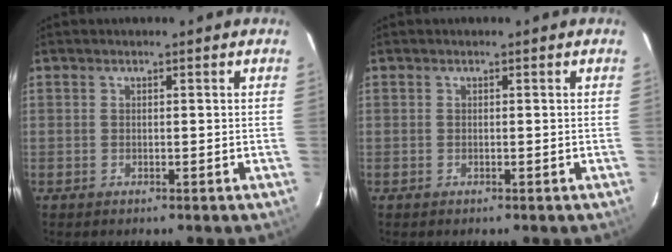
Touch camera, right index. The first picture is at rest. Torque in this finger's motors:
{"motor_torque": [0.00, 0.00, 0.00, 0.00]}